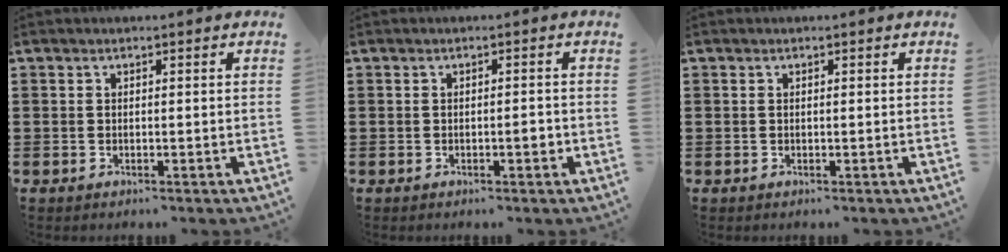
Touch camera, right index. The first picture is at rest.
{"total": 1.7, "force": [-0.5, 0.4, 1.5], "torque": [-0.027, -0.001, -0.009]}
{"total": 0.0}